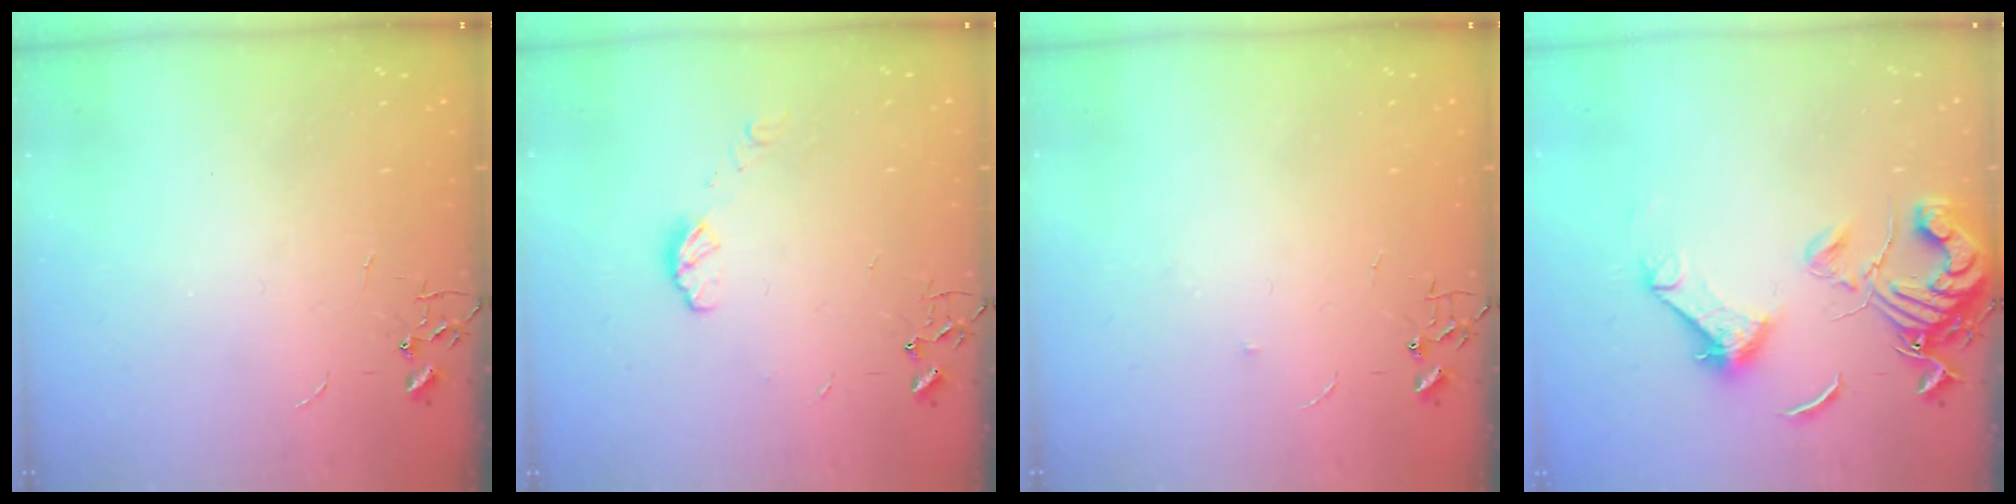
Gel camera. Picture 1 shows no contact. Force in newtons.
{"total": 5.4, "press": 5.4, "slide": 0.6}
{"total": 3.7, "press": 3.7, "slide": 0.5}
{"total": 14.8, "press": 14.7, "slide": 1.8}